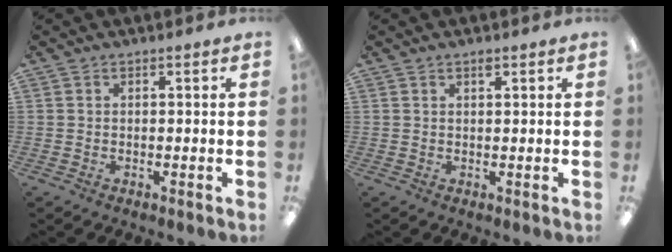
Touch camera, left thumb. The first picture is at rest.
{"total": 1.2, "force": [0.9, 0.4, 0.7], "torque": [-0.014, 0.001, 0.016]}